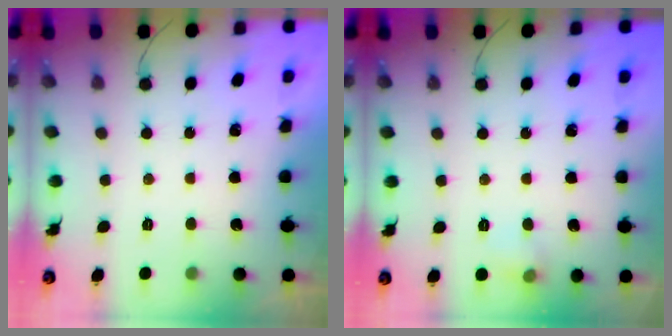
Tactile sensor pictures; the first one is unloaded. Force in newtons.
{"total": 5.5, "press": 5.4, "slide": 1.2}